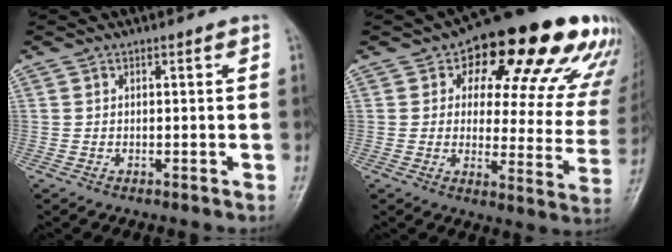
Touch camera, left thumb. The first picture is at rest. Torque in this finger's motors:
{"motor_torque": [1.14, 1.20, 1.35, -1.29, 0.13]}